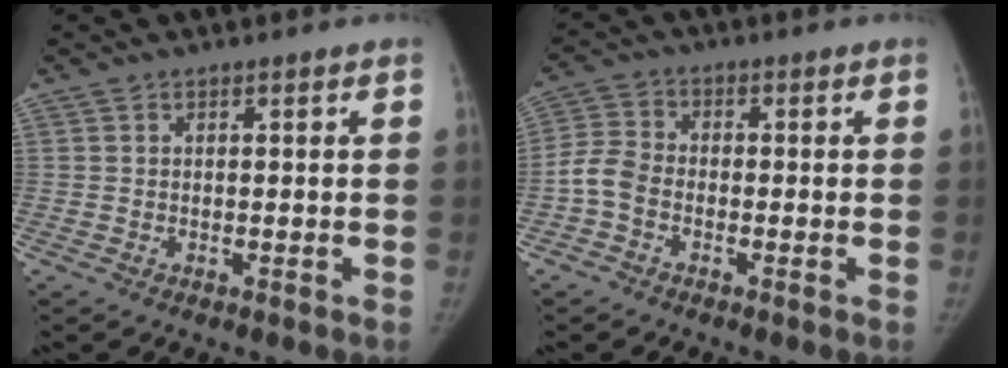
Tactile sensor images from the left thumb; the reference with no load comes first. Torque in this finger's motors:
{"motor_torque": [-0.17, 0.24, 0.49, 0.01, 0.07]}